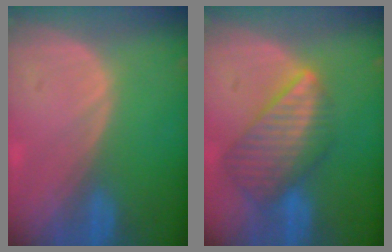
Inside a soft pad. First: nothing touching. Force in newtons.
{"total": 8.5, "press": 7.5, "slide": 4.2}